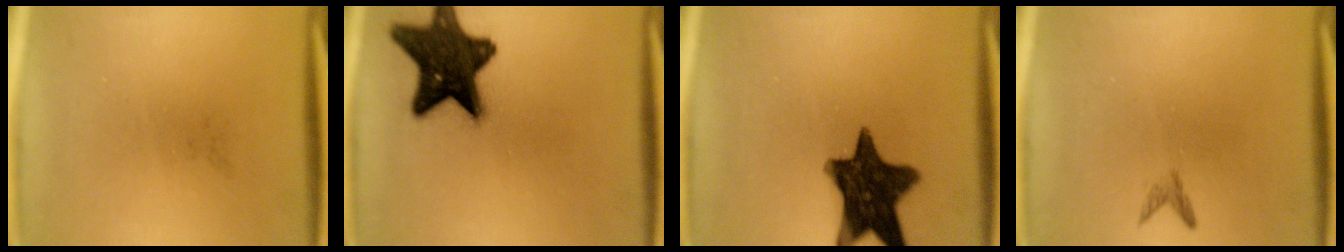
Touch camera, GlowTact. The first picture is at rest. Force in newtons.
{"total": 16.7}
{"total": 14.4}
{"total": 0.8}